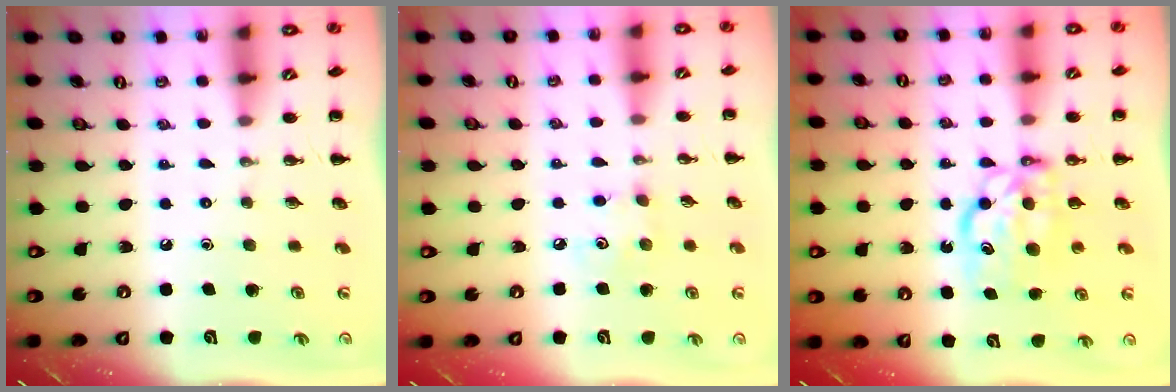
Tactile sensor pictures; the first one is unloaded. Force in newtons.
{"total": 4.2, "press": 4.0, "slide": 1.0}
{"total": 7.3, "press": 7.3, "slide": 0.6}